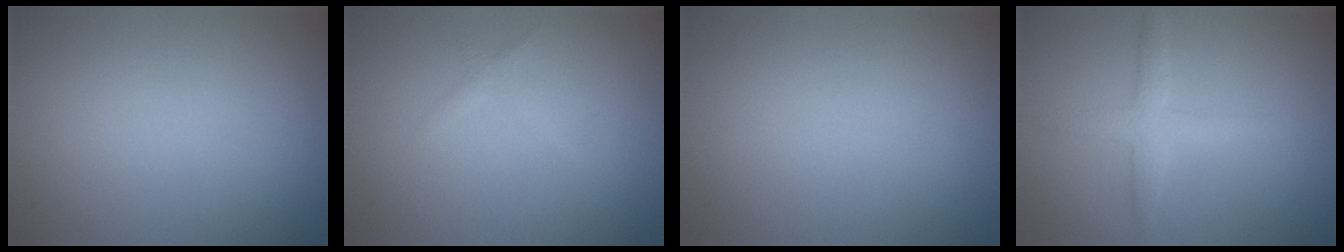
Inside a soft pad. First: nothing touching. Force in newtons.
{"total": 0.9, "press": 0.9, "slide": 0.0}
{"total": 0.0}
{"total": 2.7, "press": 2.7, "slide": 0.1}